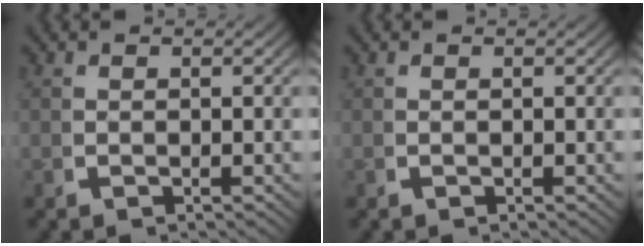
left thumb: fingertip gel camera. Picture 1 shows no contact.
{"total": 0.0}